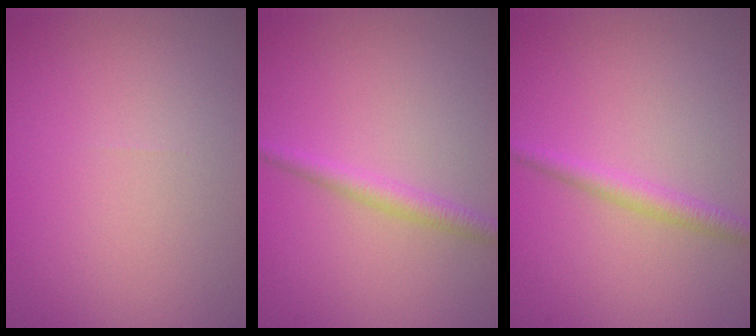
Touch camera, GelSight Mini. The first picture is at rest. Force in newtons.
{"total": 1.9, "press": 1.9, "slide": 0.1}
{"total": 1.9, "press": 1.9, "slide": 0.1}